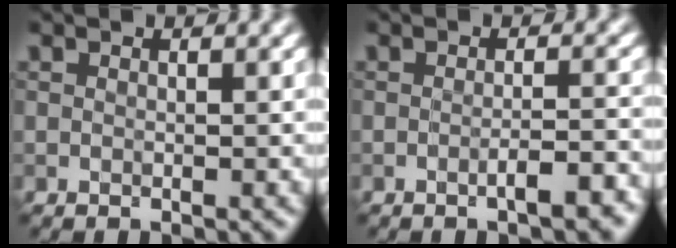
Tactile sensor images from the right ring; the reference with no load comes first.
{"total": 3.0, "force": [-1.5, 0.7, 2.5], "torque": [-0.038, 0.006, -0.027]}